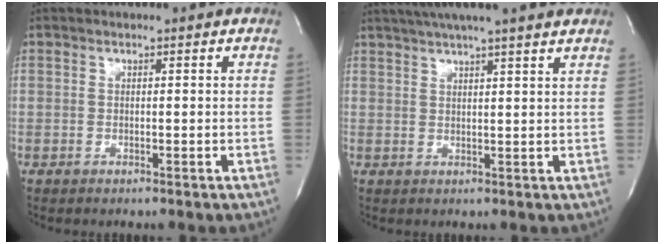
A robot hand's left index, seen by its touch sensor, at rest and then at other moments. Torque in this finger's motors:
{"motor_torque": [0.31, -0.37, 0.83, 0.21]}